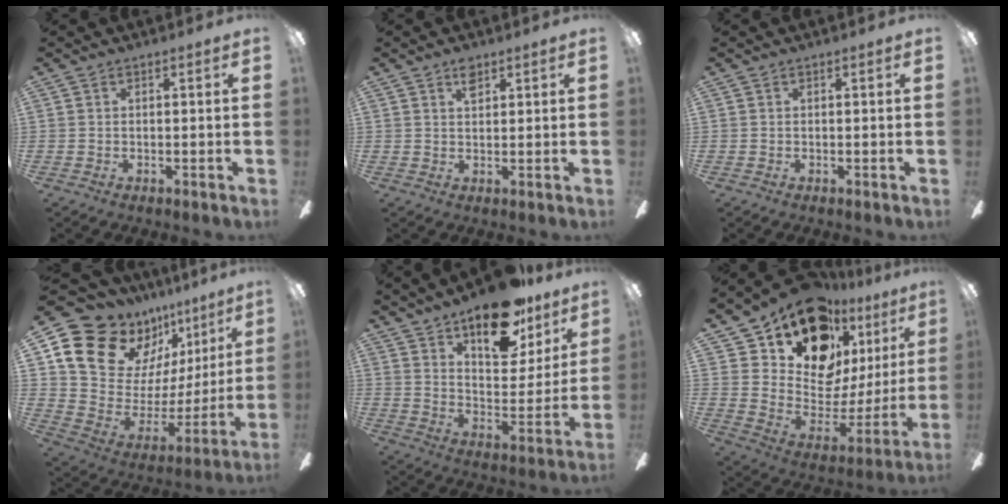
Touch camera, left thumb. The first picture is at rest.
{"total": 3.1, "force": [2.0, 1.5, 1.8], "torque": [-0.023, -0.004, 0.033]}
{"total": 0.0}
{"total": 19.3, "force": [13.1, 12.1, 7.4], "torque": [-0.145, -0.089, 0.262]}
{"total": 18.7, "force": [13.9, 7.8, 9.7], "torque": [-0.142, -0.084, 0.238]}
{"total": 20.5, "force": [15.5, 10.2, 8.6], "torque": [-0.151, -0.110, 0.285]}